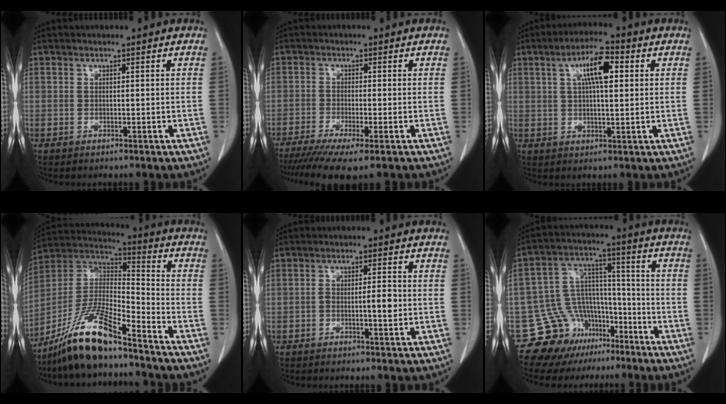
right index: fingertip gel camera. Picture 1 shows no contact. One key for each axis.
{"total": 8.8, "fx": -6.3, "fy": 0.6, "fz": 6.0, "tx": -0.093, "ty": -0.019, "tz": -0.101}
{"total": 7.6, "fx": 2.4, "fy": 1.8, "fz": 7.0, "tx": -0.125, "ty": 0.016, "tz": 0.039}
{"total": 15.1, "fx": -11.5, "fy": 2.1, "fz": 9.5, "tx": -0.186, "ty": 0.000, "tz": -0.212}
{"total": 3.1, "fx": -0.7, "fy": 0.6, "fz": 3.0, "tx": -0.049, "ty": 0.003, "tz": -0.010}
{"total": 13.3, "fx": -8.5, "fy": 9.8, "fz": 2.7, "tx": -0.045, "ty": 0.083, "tz": -0.130}